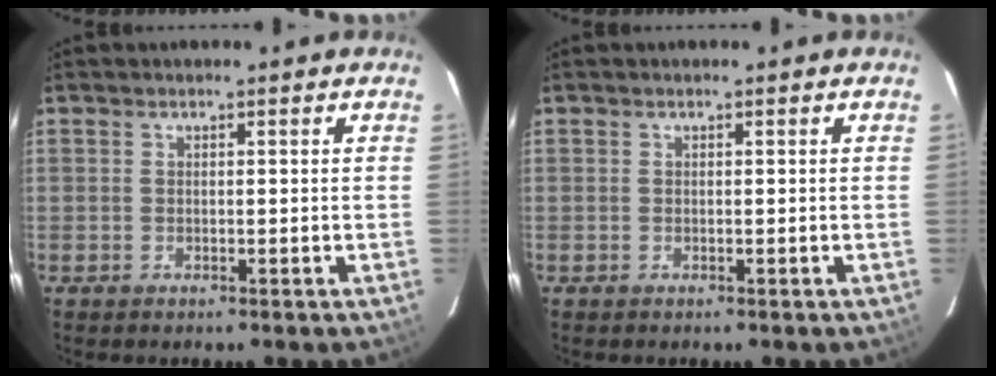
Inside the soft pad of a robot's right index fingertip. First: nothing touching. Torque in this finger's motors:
{"motor_torque": [0.00, 0.00, 0.00, 0.00]}